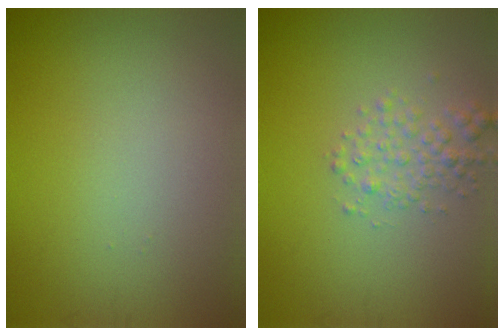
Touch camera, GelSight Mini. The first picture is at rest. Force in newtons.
{"total": 2.2, "press": 2.2, "slide": 0.1}